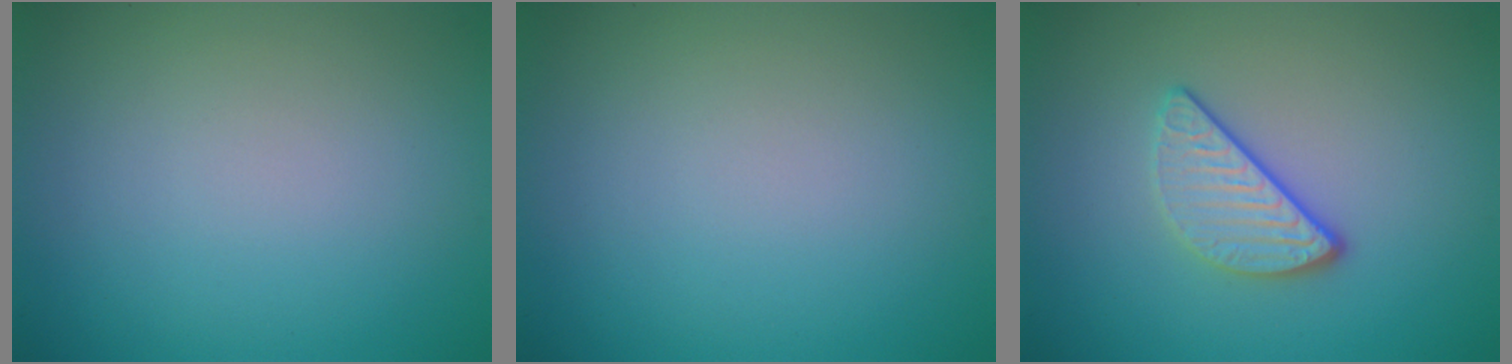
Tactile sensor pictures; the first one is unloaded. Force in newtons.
{"total": 0.0}
{"total": 2.9, "press": 2.4, "slide": 1.6}